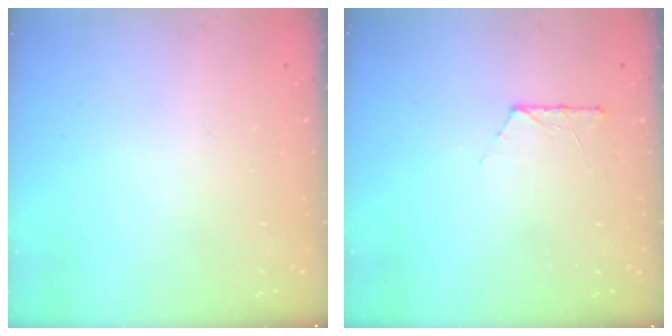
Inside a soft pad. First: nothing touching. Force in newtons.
{"total": 6.0, "press": 6.0, "slide": 0.7}